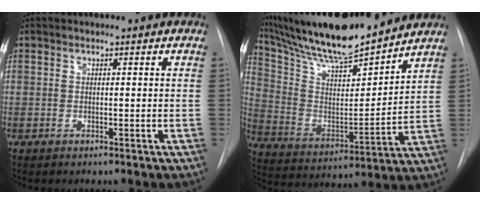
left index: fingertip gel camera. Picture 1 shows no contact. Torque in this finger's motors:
{"motor_torque": [0.14, -0.82, 0.37, 0.14]}